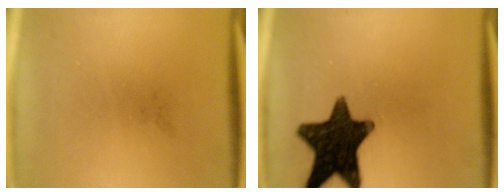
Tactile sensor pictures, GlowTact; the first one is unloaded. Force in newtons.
{"total": 15.8}